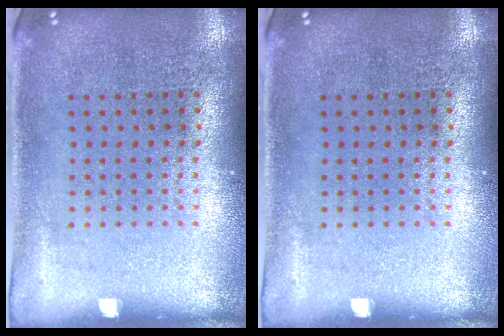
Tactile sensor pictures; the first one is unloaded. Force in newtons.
{"total": 0.0}